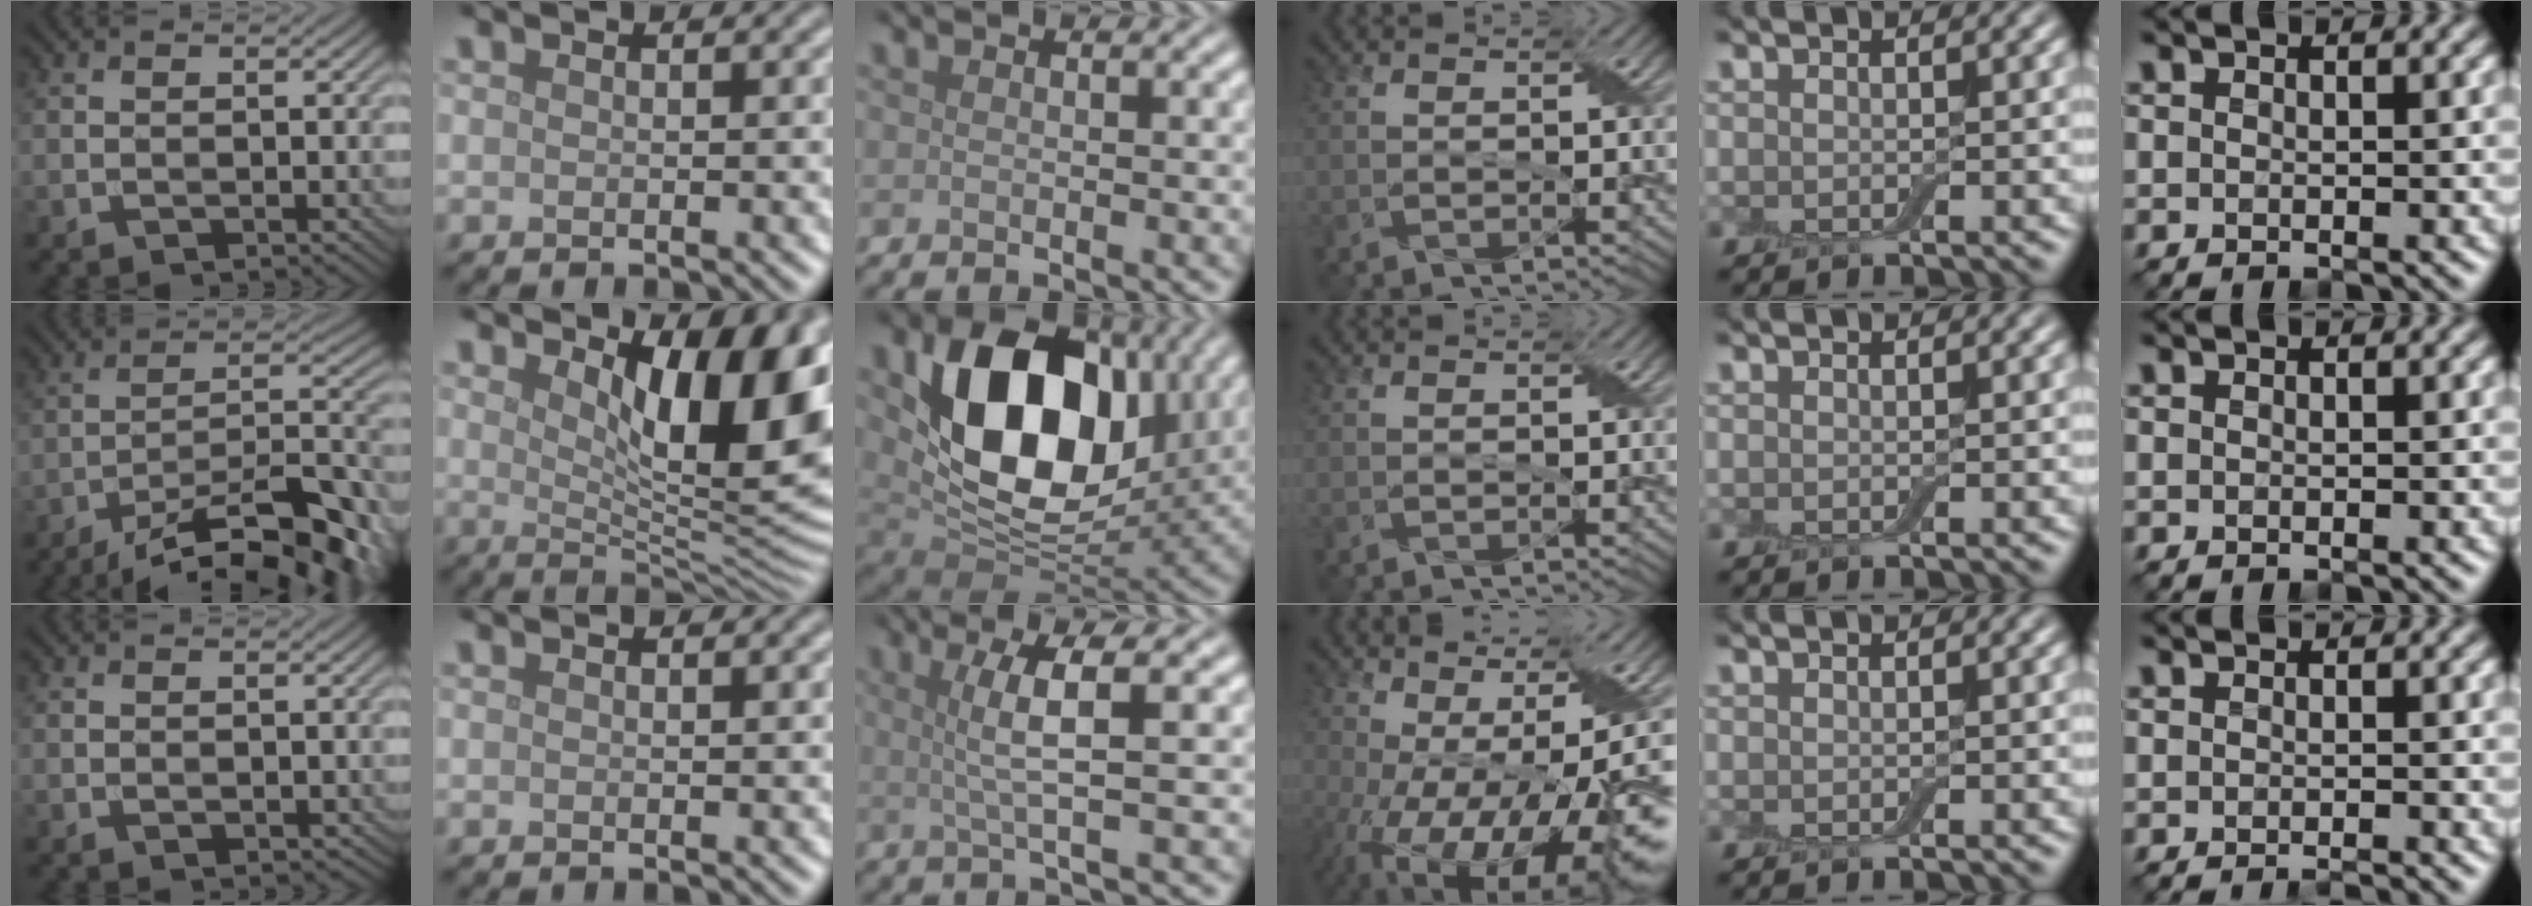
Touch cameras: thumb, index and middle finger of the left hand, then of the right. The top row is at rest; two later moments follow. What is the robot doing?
{"motion": "peel", "object": "aluminum foil"}